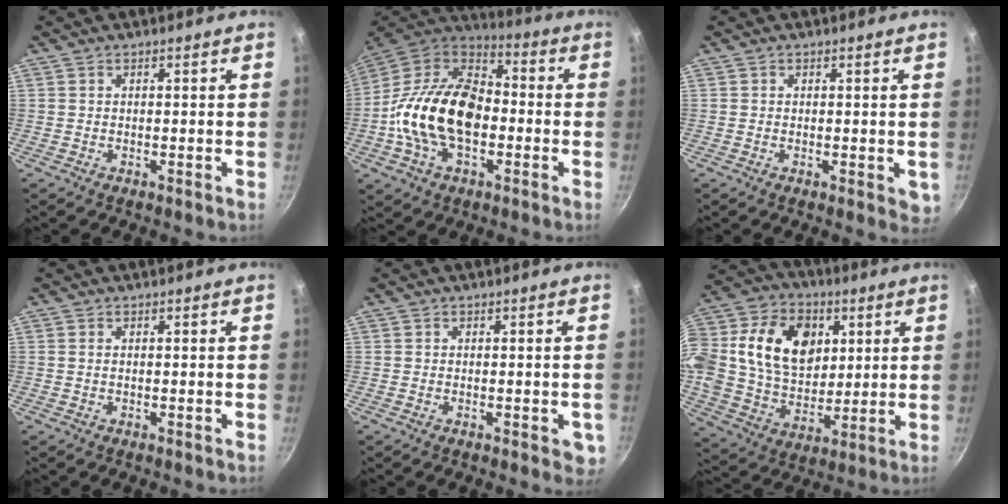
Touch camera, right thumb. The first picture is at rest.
{"total": 22.4, "force": [-3.2, 14.4, 16.9], "torque": [-0.283, 0.040, -0.073]}
{"total": 2.4, "force": [-0.1, 1.4, 1.9], "torque": [-0.019, -0.005, -0.002]}
{"total": 0.5, "force": [0.1, 0.3, 0.4], "torque": [-0.009, 0.001, 0.001]}
{"total": 3.3, "force": [-0.9, 1.6, 2.7], "torque": [-0.023, -0.003, -0.011]}
{"total": 27.3, "force": [6.7, 20.0, 17.3], "torque": [-0.335, 0.020, 0.118]}